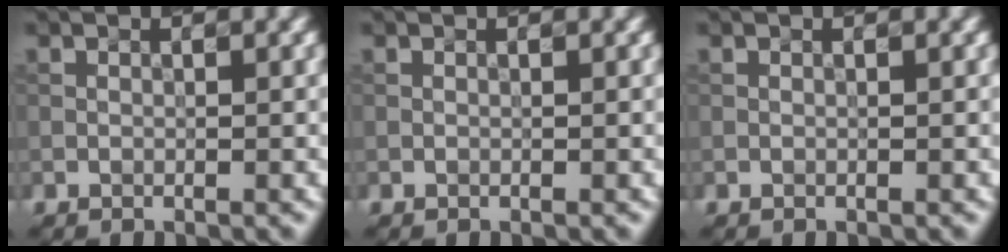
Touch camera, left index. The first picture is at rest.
{"total": 0.0}
{"total": 0.0}